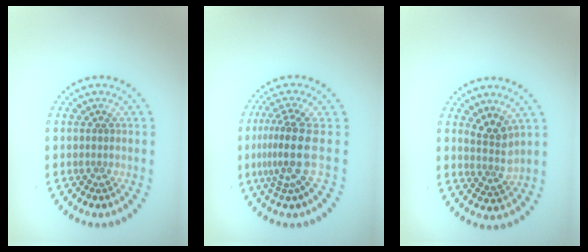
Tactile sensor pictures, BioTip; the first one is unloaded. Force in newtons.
{"total": 3.9, "press": 2.6, "slide": 2.9}
{"total": 2.5, "press": 1.9, "slide": 1.6}